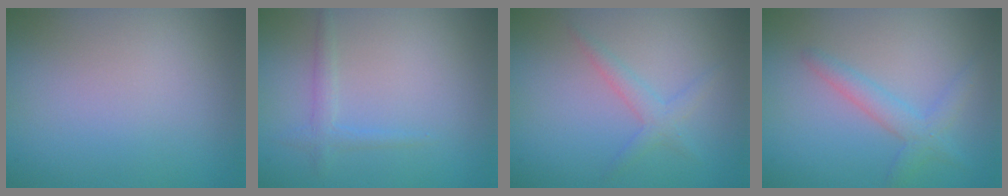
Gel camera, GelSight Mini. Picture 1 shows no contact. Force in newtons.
{"total": 1.3, "press": 1.3, "slide": 0.0}
{"total": 1.9, "press": 1.9, "slide": 0.1}
{"total": 2.4, "press": 2.4, "slide": 0.2}